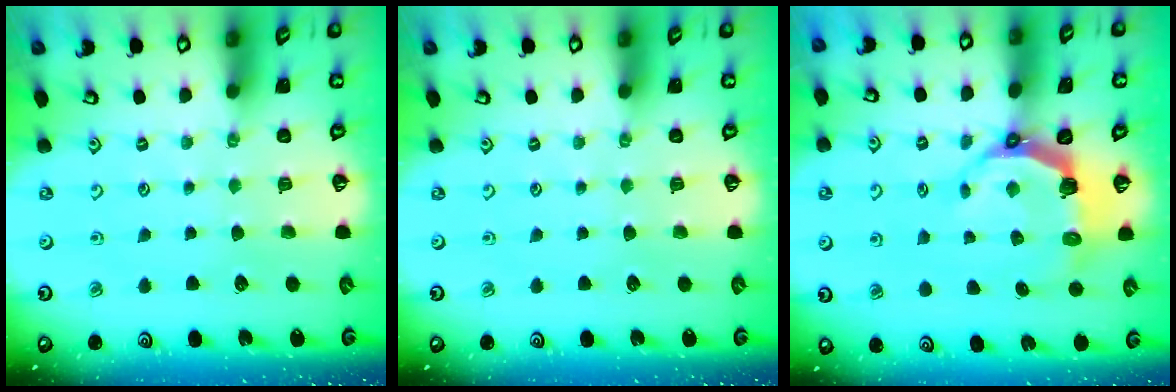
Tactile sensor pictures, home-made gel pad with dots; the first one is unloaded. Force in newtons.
{"total": 0.0}
{"total": 7.5, "press": 5.8, "slide": 4.7}